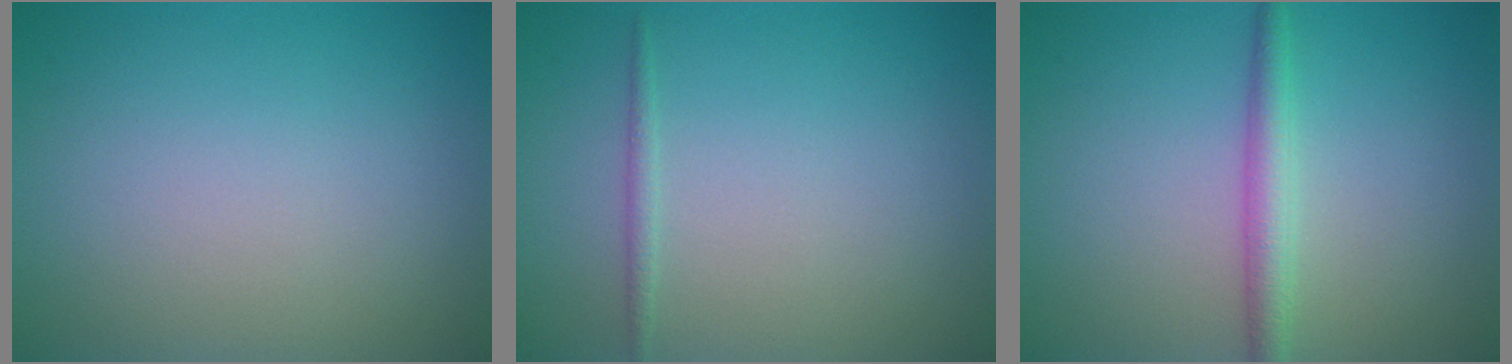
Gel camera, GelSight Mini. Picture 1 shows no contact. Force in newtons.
{"total": 0.8, "press": 0.8, "slide": 0.0}
{"total": 2.5, "press": 2.5, "slide": 0.0}